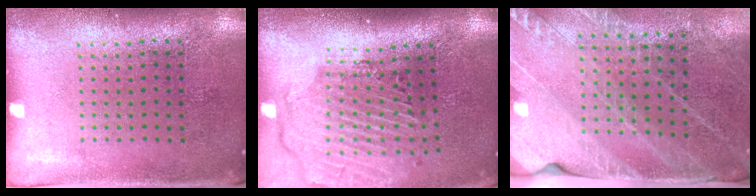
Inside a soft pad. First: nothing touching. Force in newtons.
{"total": 2.8, "press": 2.3, "slide": 1.7}
{"total": 2.7, "press": 2.6, "slide": 0.7}